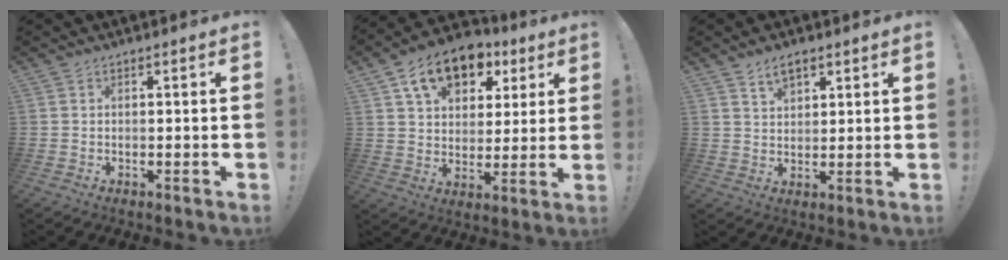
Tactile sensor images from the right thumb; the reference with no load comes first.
{"total": 15.7, "force": [8.5, 10.2, 8.3], "torque": [-0.125, -0.040, 0.156]}
{"total": 5.1, "force": [3.5, 2.8, 2.3], "torque": [-0.032, -0.014, 0.063]}